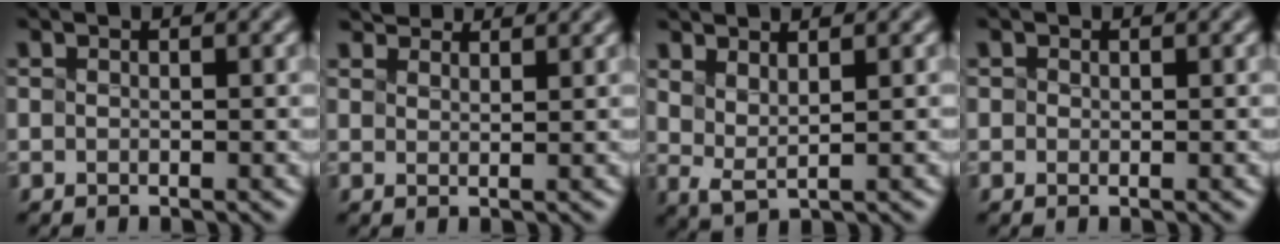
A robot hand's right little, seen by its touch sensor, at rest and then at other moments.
{"total": 3.5, "force": [3.4, 0.4, 0.4], "torque": [-0.009, 0.014, 0.055]}
{"total": 1.5, "force": [1.3, -0.1, 0.7], "torque": [-0.031, 0.002, 0.048]}
{"total": 1.0, "force": [-0.3, -0.6, -0.7], "torque": [-0.002, 0.008, 0.014]}